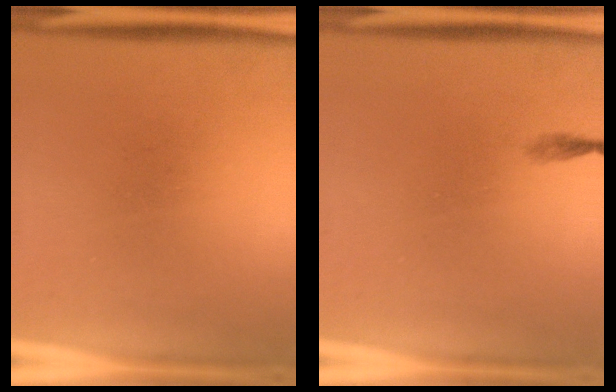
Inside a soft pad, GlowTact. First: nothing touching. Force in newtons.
{"total": 0.6}